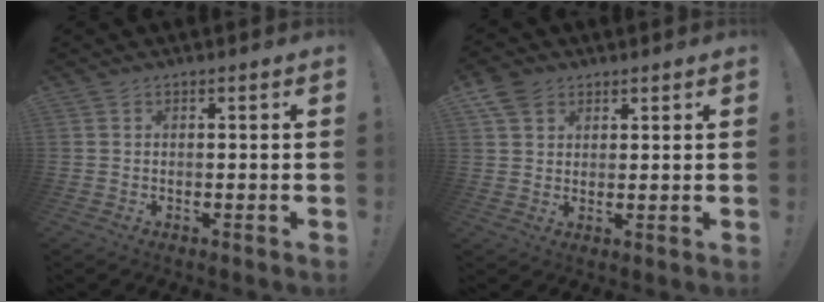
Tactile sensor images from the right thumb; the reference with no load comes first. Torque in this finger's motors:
{"motor_torque": [0.65, 0.73, 0.22, -0.12, -0.02]}